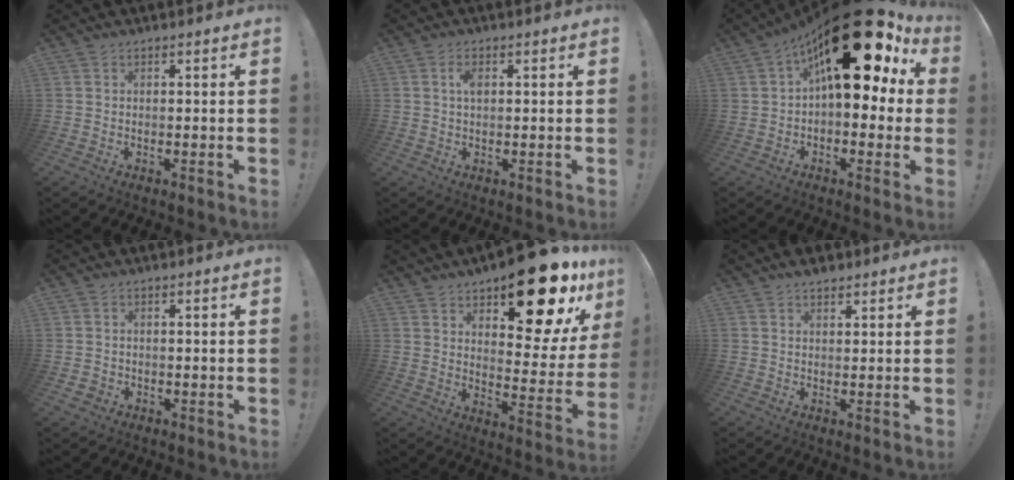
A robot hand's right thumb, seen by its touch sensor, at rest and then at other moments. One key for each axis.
{"total": 2.8, "fx": 0.7, "fy": 1.5, "fz": 2.2, "tx": -0.032, "ty": -0.001, "tz": 0.007}
{"total": 25.0, "fx": 10.3, "fy": 10.8, "fz": 20.0, "tx": -0.301, "ty": -0.058, "tz": 0.181}
{"total": 1.6, "fx": -0.7, "fy": 1.3, "fz": 0.6, "tx": -0.009, "ty": 0.002, "tz": -0.012}
{"total": 20.7, "fx": 14.6, "fy": 7.5, "fz": 12.6, "tx": -0.164, "ty": -0.109, "tz": 0.240}
{"total": 3.1, "fx": 2.4, "fy": 1.5, "fz": 1.1, "tx": -0.017, "ty": -0.010, "tz": 0.045}